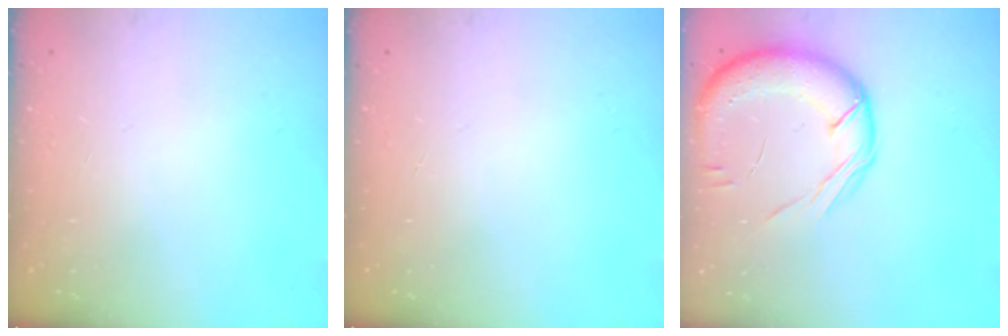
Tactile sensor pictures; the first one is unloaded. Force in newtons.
{"total": 0.0}
{"total": 16.8, "press": 16.4, "slide": 3.4}